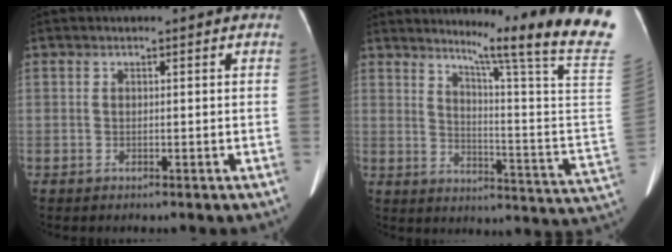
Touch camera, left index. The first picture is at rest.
{"total": 20.5, "force": [16.3, -4.0, 11.7], "torque": [-0.173, -0.113, 0.205]}